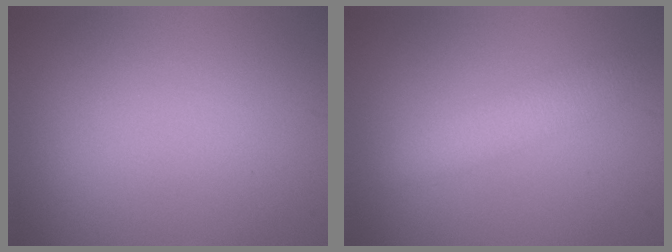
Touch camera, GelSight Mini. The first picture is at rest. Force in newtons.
{"total": 2.4, "press": 2.4, "slide": 0.0}